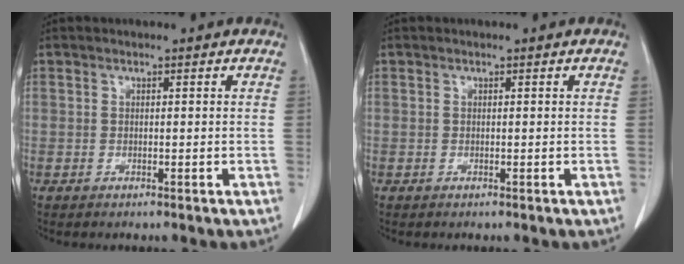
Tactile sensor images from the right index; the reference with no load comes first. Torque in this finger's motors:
{"motor_torque": [0.09, 0.02, -0.08, 0.01]}